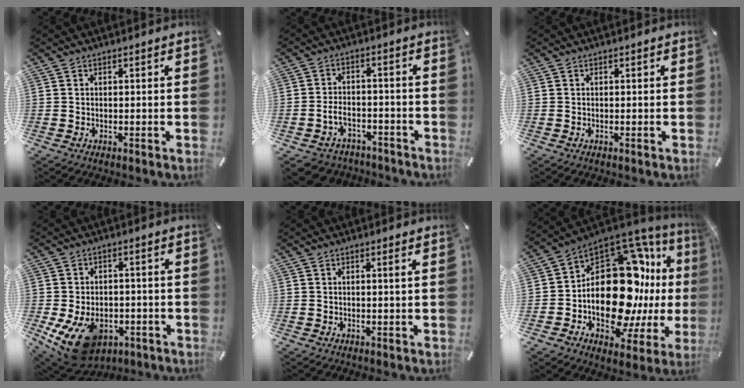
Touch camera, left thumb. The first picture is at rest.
{"total": 5.7, "force": [-3.0, 4.2, 2.4], "torque": [-0.053, 0.016, -0.056]}
{"total": 0.0}
{"total": 13.2, "force": [-5.2, 9.0, 8.1], "torque": [-0.151, 0.023, -0.085]}
{"total": 1.0, "force": [0.2, -0.1, 1.0], "torque": [-0.019, -0.002, 0.002]}
{"total": 24.6, "force": [-0.7, 14.7, 19.8], "torque": [-0.334, -0.040, 0.001]}